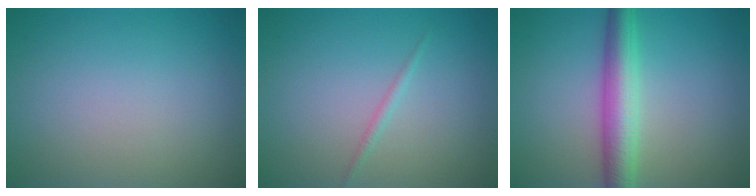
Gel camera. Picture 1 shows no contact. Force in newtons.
{"total": 0.8, "press": 0.8, "slide": 0.1}
{"total": 4.9, "press": 4.9, "slide": 0.2}